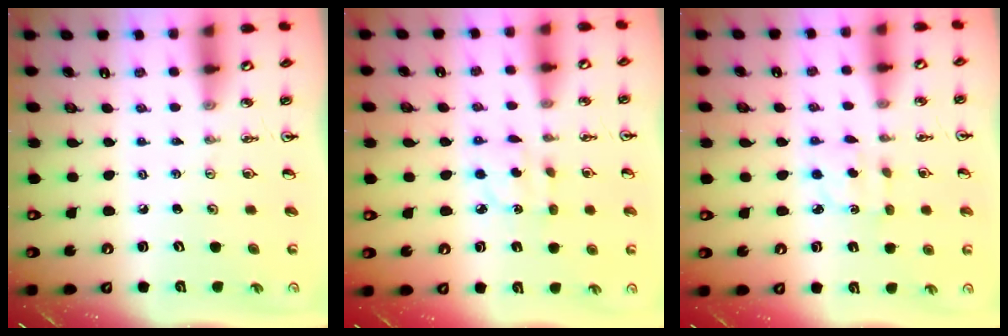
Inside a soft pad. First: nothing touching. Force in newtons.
{"total": 3.2, "press": 3.2, "slide": 0.0}
{"total": 2.9, "press": 2.8, "slide": 0.8}